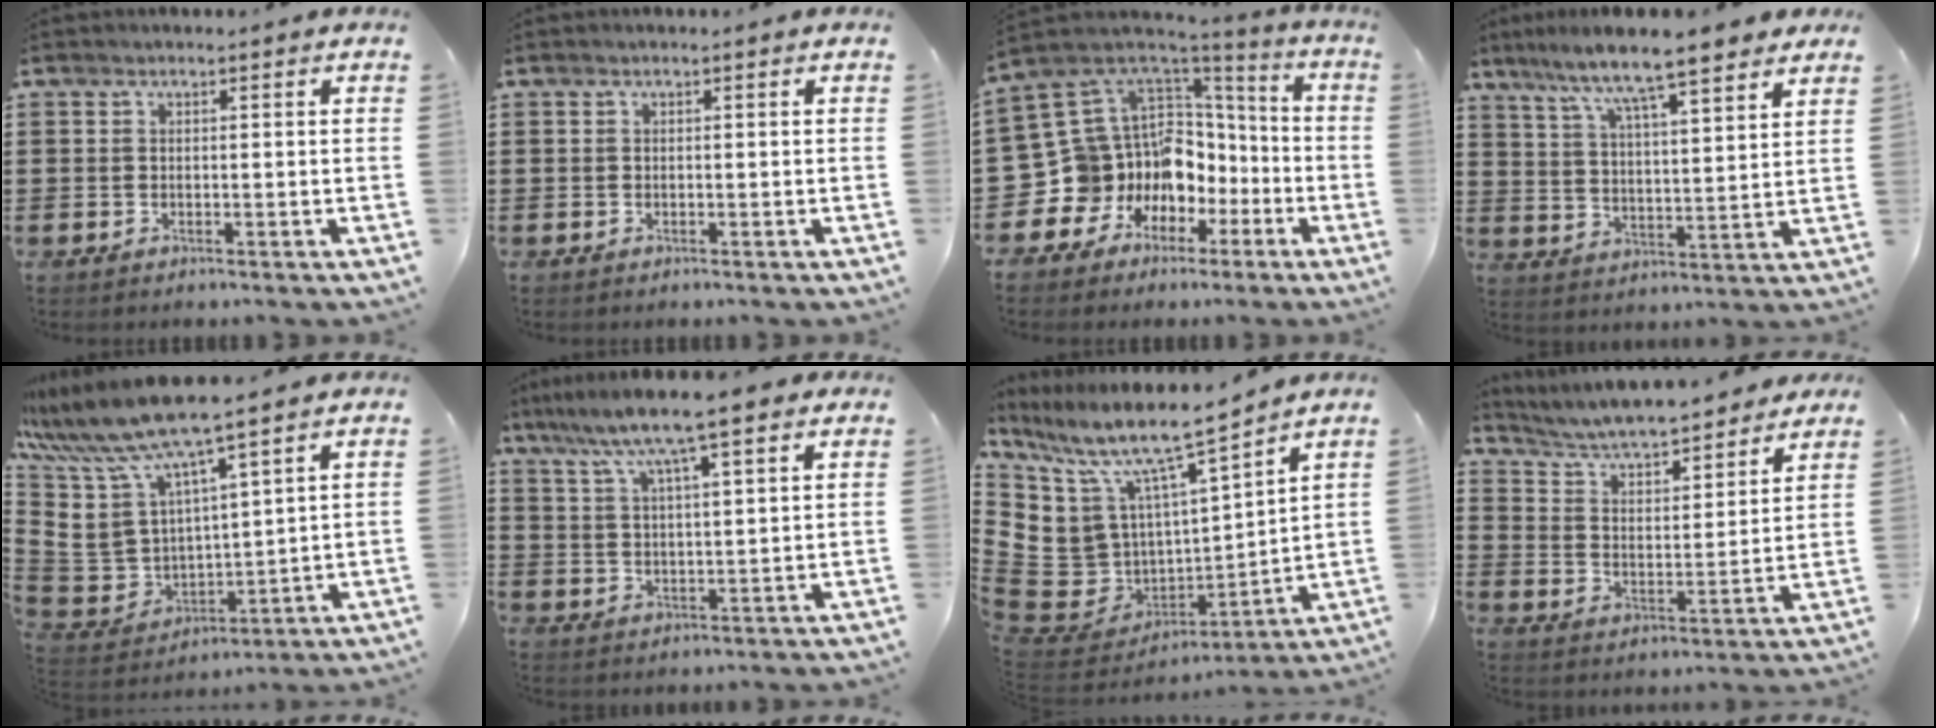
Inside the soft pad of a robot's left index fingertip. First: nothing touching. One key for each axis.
{"total": 0.0}
{"total": 12.8, "fx": -2.1, "fy": 12.2, "fz": 3.2, "tx": -0.119, "ty": -0.046, "tz": -0.006}
{"total": 7.2, "fx": 6.4, "fy": 0.3, "fz": 3.3, "tx": -0.092, "ty": -0.038, "tz": 0.105}
{"total": 11.4, "fx": 8.4, "fy": 4.5, "fz": 6.3, "tx": -0.188, "ty": -0.062, "tz": 0.148}
{"total": 8.5, "fx": 6.5, "fy": 0.4, "fz": 5.4, "tx": -0.123, "ty": -0.020, "tz": 0.112}
{"total": 12.0, "fx": 7.0, "fy": 7.7, "fz": 5.9, "tx": -0.176, "ty": -0.060, "tz": 0.125}
{"total": 5.4, "fx": 5.0, "fy": 0.6, "fz": 1.8, "tx": -0.058, "ty": -0.033, "tz": 0.081}